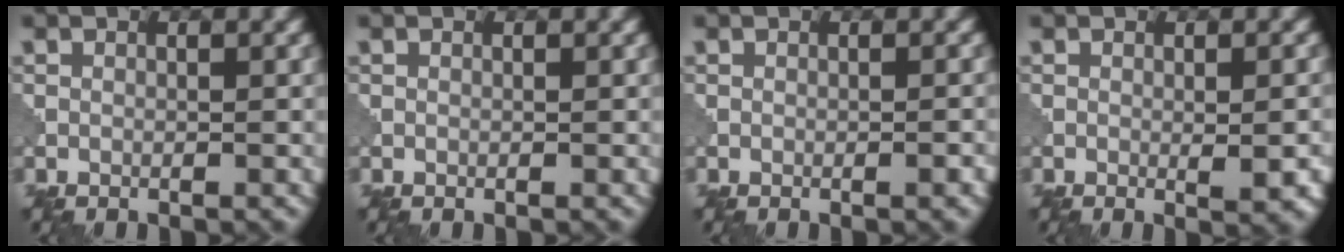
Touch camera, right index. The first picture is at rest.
{"total": 0.0}
{"total": 0.7, "force": [-0.3, 0.1, 0.6], "torque": [-0.009, 0.004, -0.007]}
{"total": 2.3, "force": [-0.3, 0.4, 2.3], "torque": [-0.035, -0.003, -0.002]}